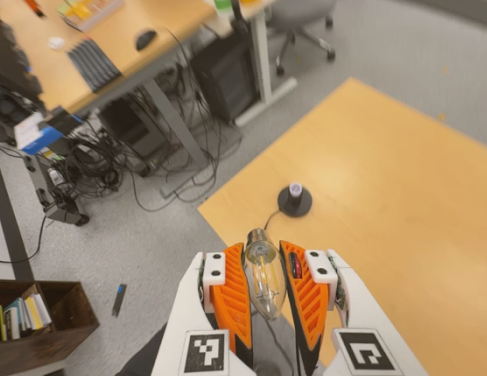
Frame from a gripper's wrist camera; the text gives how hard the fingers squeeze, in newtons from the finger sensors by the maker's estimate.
{"total": 23.5, "left": 24.6, "right": 22.4}